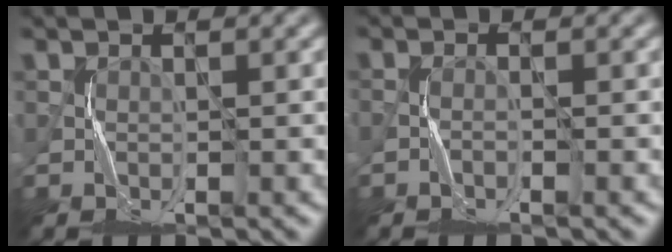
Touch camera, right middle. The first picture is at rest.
{"total": 0.8, "force": [-0.6, 0.1, 0.6], "torque": [-0.013, 0.003, -0.015]}